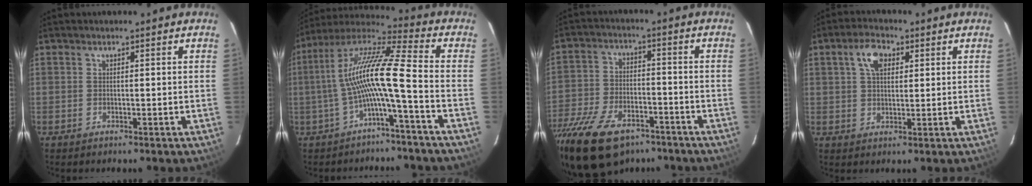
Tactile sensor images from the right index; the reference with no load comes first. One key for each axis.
{"total": 12.6, "fx": -3.1, "fy": 0.2, "fz": 12.3, "tx": -0.237, "ty": 0.014, "tz": -0.061}
{"total": 19.5, "fx": -13.2, "fy": 9.8, "fz": 10.5, "tx": -0.237, "ty": -0.028, "tz": -0.224}
{"total": 5.6, "fx": 2.1, "fy": 3.3, "fz": 3.9, "tx": -0.069, "ty": 0.017, "tz": 0.039}